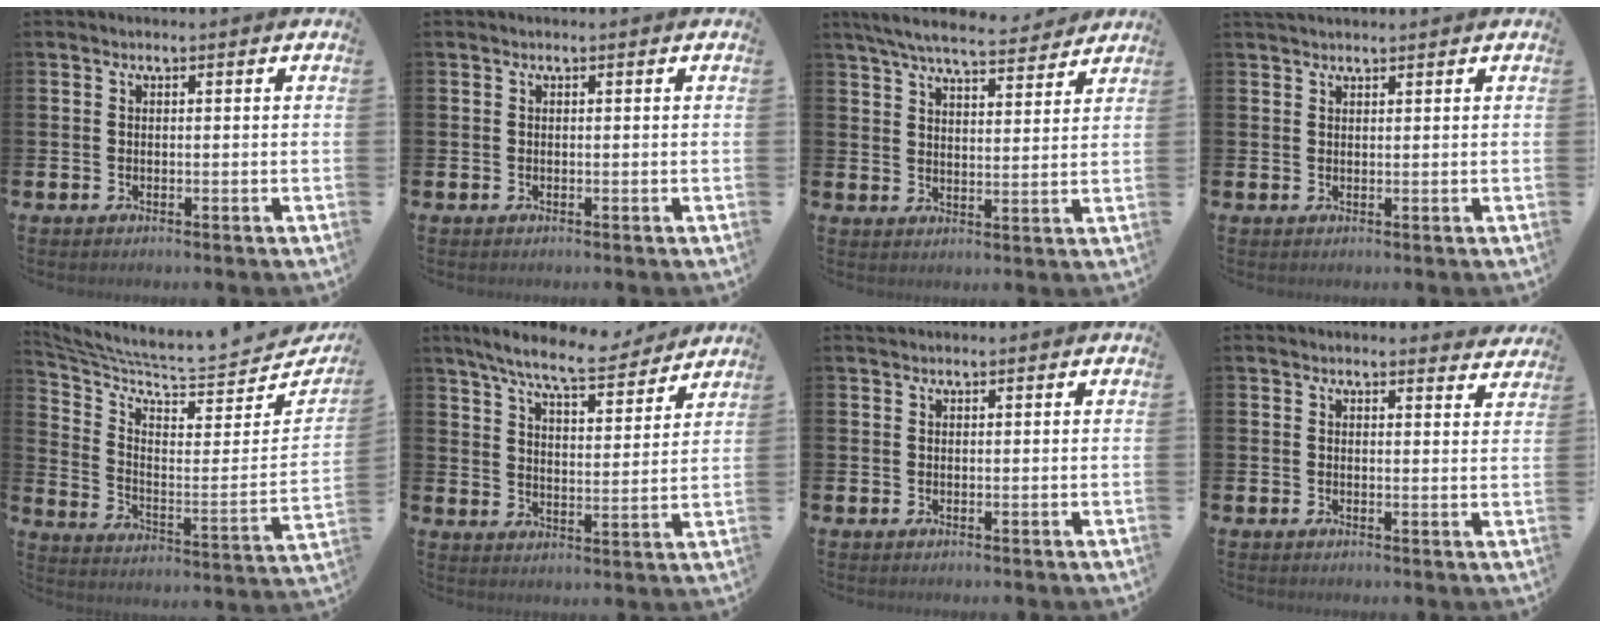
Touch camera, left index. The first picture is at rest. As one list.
[{"total": 0.0}, {"total": 6.9, "force": [6.5, 1.1, 2.2], "torque": [-0.054, -0.038, 0.112]}, {"total": 1.5, "force": [1.5, 0.3, 0.3], "torque": [0.001, -0.003, 0.025]}, {"total": 6.9, "force": [6.2, 1.2, 2.8], "torque": [-0.076, -0.073, 0.097]}, {"total": 8.7, "force": [7.9, 1.1, 3.6], "torque": [-0.094, -0.041, 0.138]}, {"total": 0.8, "force": [0.8, 0.2, 0.1], "torque": [0.007, -0.002, 0.012]}, {"total": 2.3, "force": [2.3, 0.2, 0.0], "torque": [0.005, -0.014, 0.039]}]